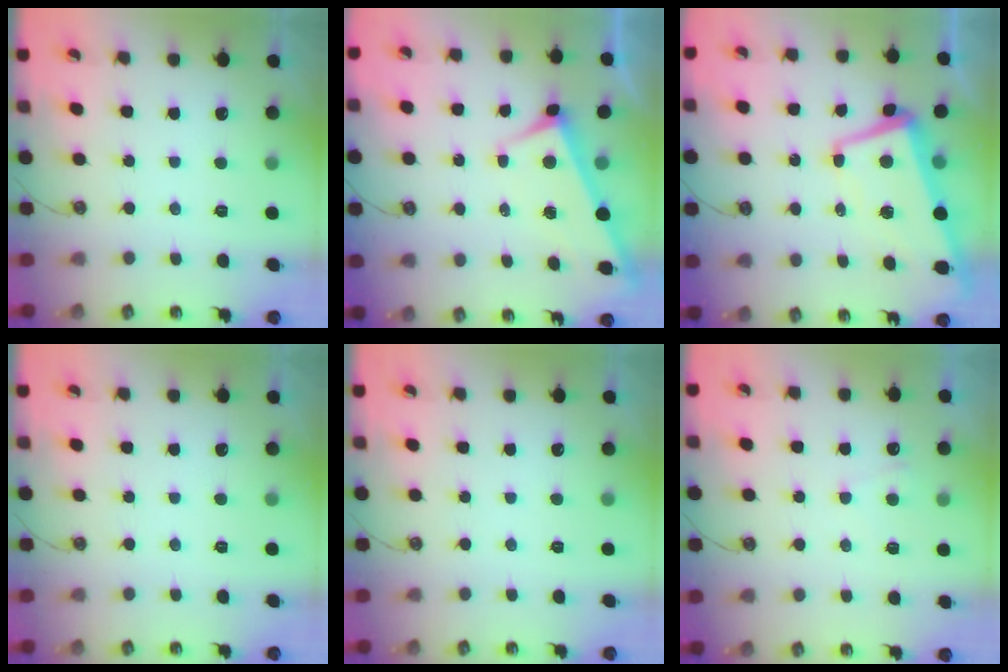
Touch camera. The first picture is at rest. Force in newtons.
{"total": 3.2, "press": 3.1, "slide": 0.8}
{"total": 4.1, "press": 3.5, "slide": 2.0}
{"total": 0.0}
{"total": 0.0}
{"total": 5.0, "press": 5.0, "slide": 0.5}